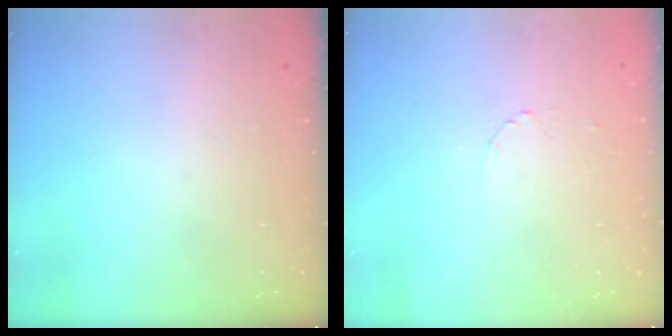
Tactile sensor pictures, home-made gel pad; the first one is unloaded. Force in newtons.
{"total": 1.3, "press": 1.3, "slide": 0.1}